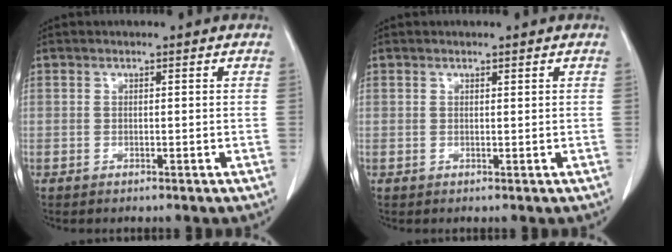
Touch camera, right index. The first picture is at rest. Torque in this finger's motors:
{"motor_torque": [-0.08, 0.13, -0.06, -0.01]}